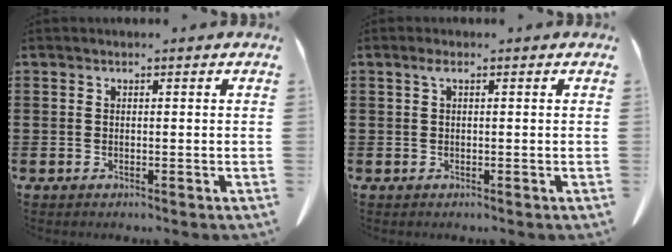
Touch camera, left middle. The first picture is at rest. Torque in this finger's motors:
{"motor_torque": [1.12, 0.91, 0.11, 0.13]}